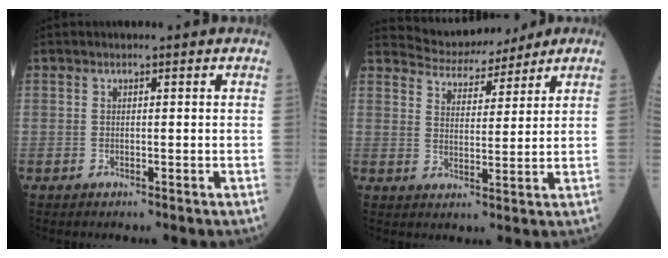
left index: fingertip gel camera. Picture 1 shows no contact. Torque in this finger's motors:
{"motor_torque": [0.48, -0.44, 0.01, -0.01]}